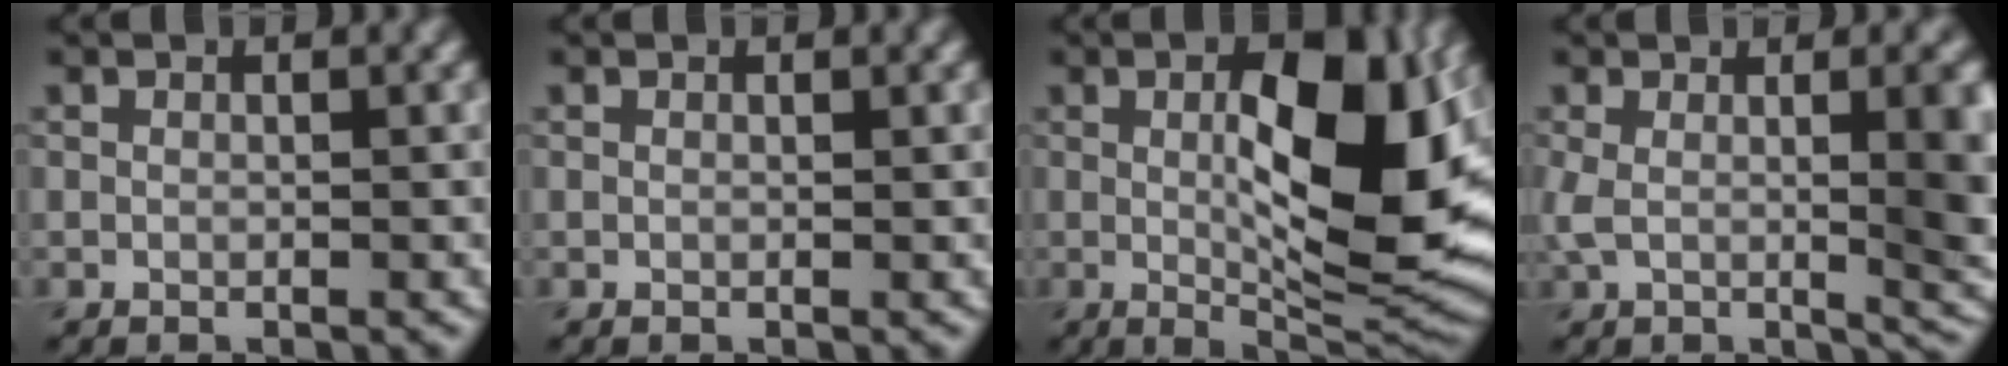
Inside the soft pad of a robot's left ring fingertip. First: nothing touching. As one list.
[{"total": 0.0}, {"total": 12.0, "force": [1.2, 4.4, 11.1], "torque": [-0.158, -0.004, 0.025]}, {"total": 9.3, "force": [0.4, 3.6, 8.6], "torque": [-0.129, -0.011, 0.011]}]